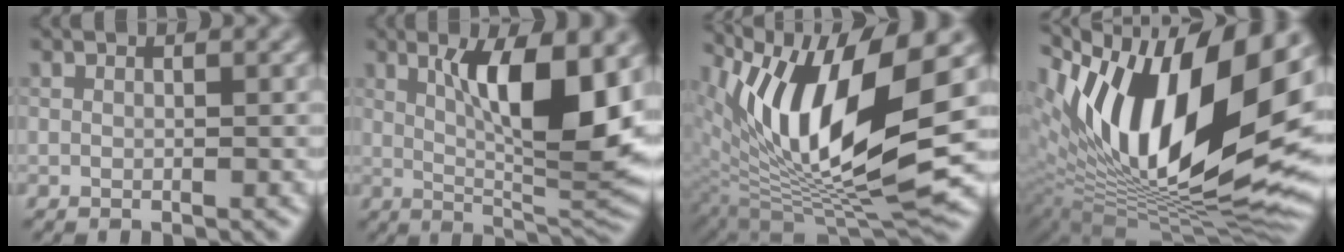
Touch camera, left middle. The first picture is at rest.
{"total": 10.6, "force": [2.4, 3.1, 9.8], "torque": [-0.143, -0.007, 0.048]}
{"total": 13.1, "force": [3.6, 4.4, 11.8], "torque": [-0.216, -0.007, 0.072]}
{"total": 16.8, "force": [4.4, 7.1, 14.6], "torque": [-0.243, 0.016, 0.069]}